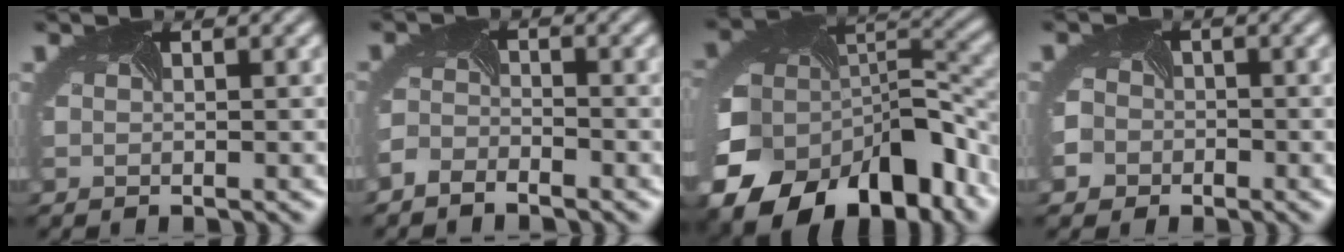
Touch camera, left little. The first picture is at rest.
{"total": 2.3, "force": [-2.2, 0.6, 0.4], "torque": [-0.016, -0.007, -0.050]}
{"total": 16.5, "force": [-7.7, 10.7, 9.9], "torque": [-0.218, -0.057, -0.099]}
{"total": 4.2, "force": [-2.3, 3.4, 0.8], "torque": [-0.001, -0.011, -0.043]}